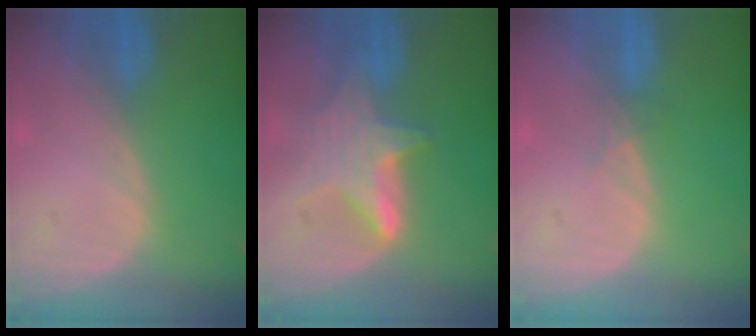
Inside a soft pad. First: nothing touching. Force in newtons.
{"total": 6.6, "press": 6.6, "slide": 0.2}
{"total": 0.7, "press": 0.7, "slide": 0.2}